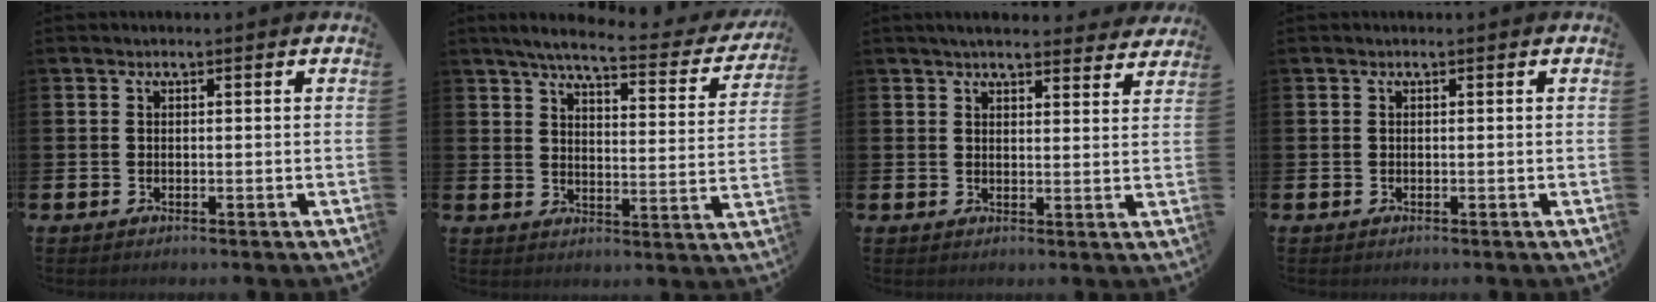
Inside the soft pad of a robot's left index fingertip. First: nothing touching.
{"total": 5.7, "force": [4.9, 0.7, 2.8], "torque": [-0.061, -0.036, 0.075]}
{"total": 4.4, "force": [4.2, 0.6, 1.1], "torque": [-0.019, -0.019, 0.074]}
{"total": 0.0}